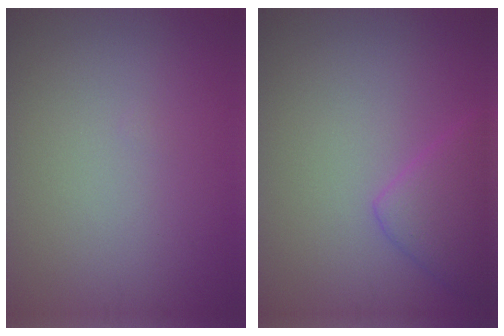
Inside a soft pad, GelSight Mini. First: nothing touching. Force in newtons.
{"total": 3.4, "press": 3.4, "slide": 0.1}